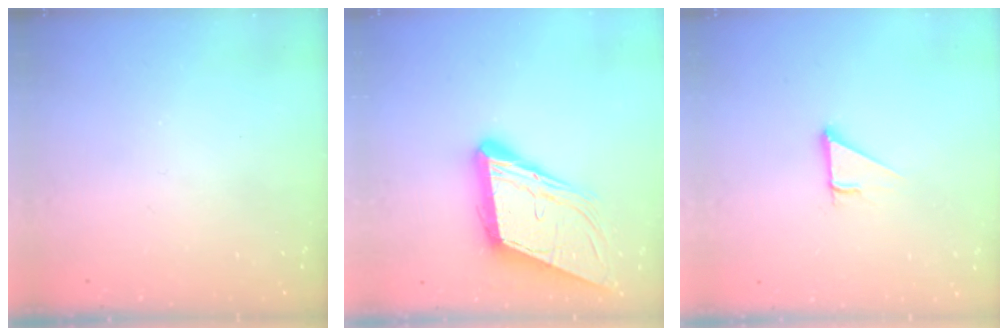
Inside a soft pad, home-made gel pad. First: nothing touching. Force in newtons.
{"total": 15.9, "press": 15.4, "slide": 4.0}
{"total": 2.7, "press": 2.7, "slide": 0.0}